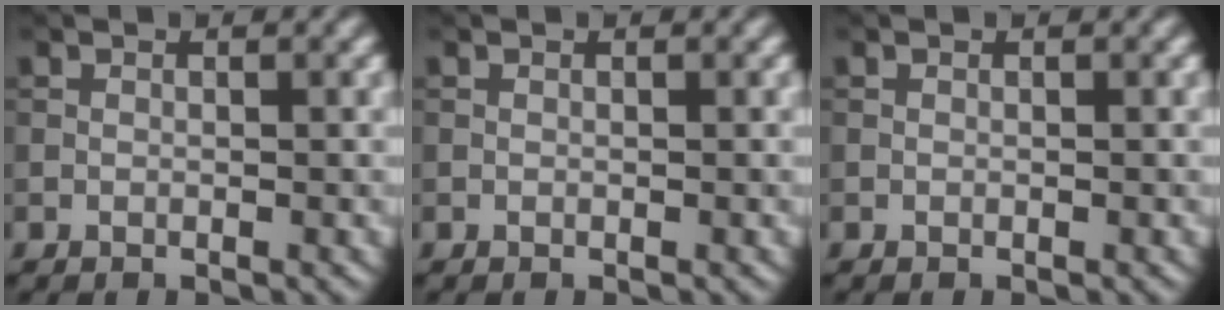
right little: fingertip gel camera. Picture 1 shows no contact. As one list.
[{"total": 0.0}, {"total": 0.0}]